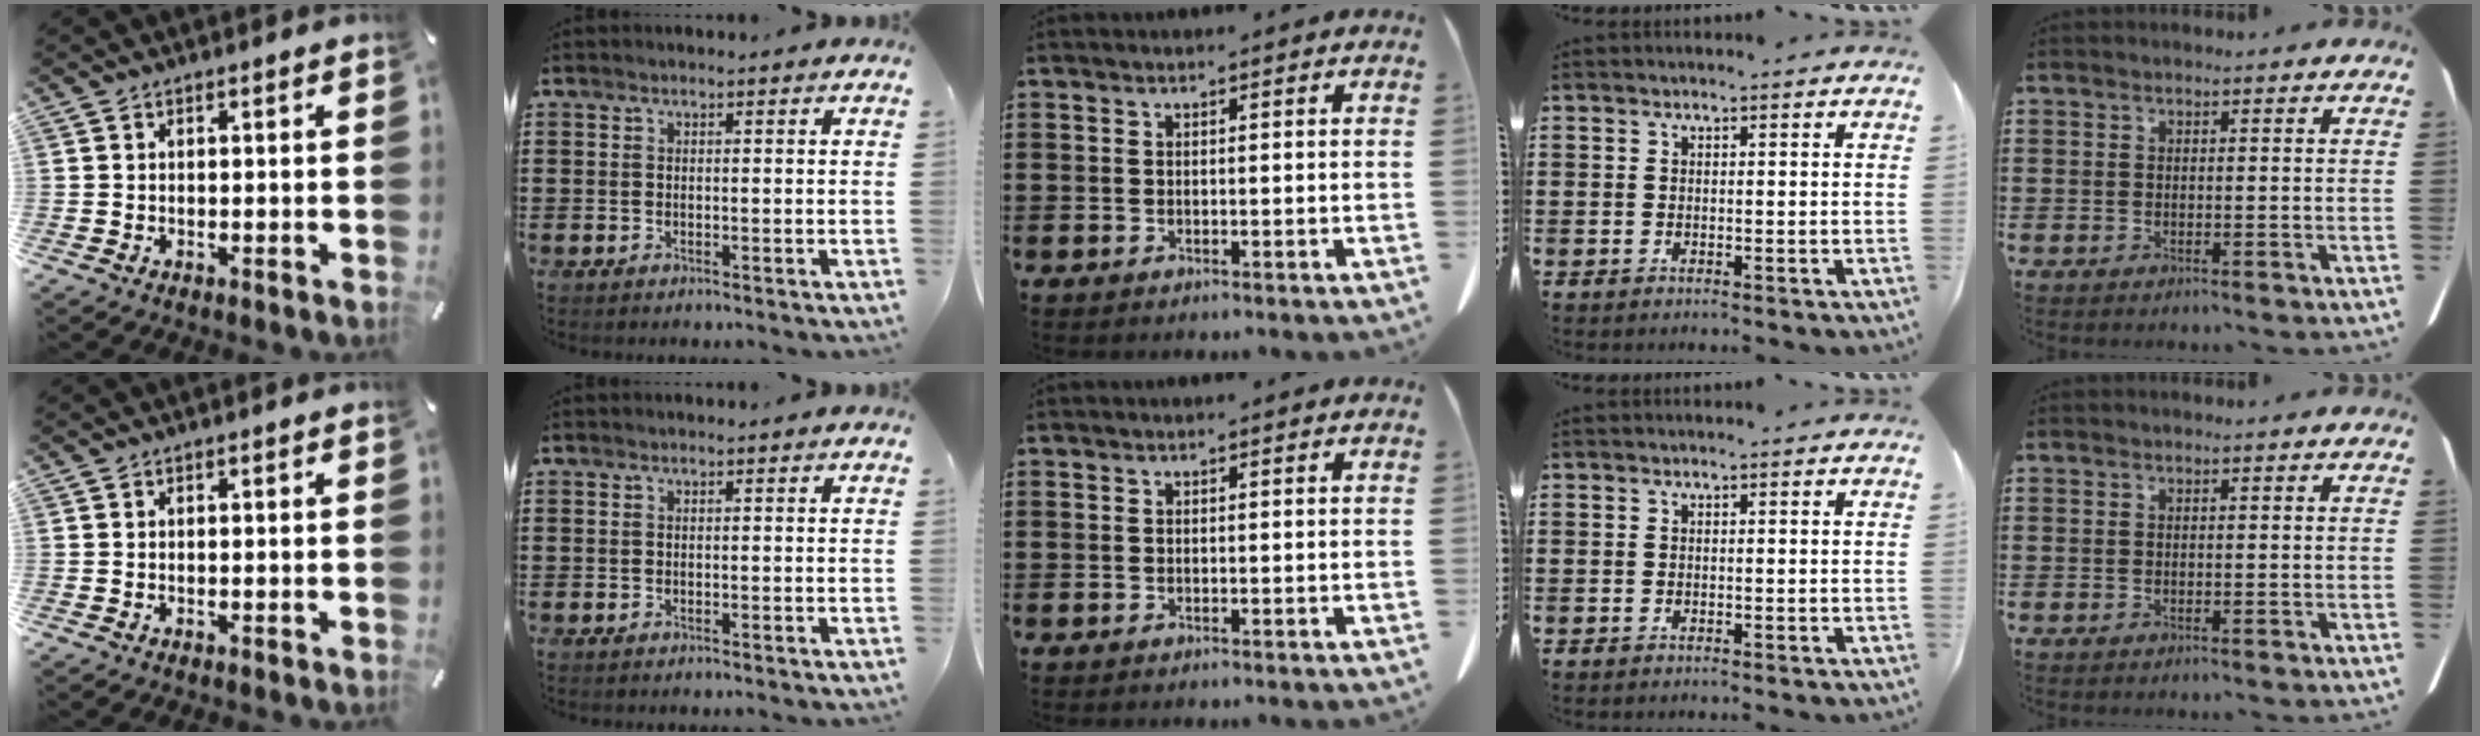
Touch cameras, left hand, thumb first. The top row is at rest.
{}